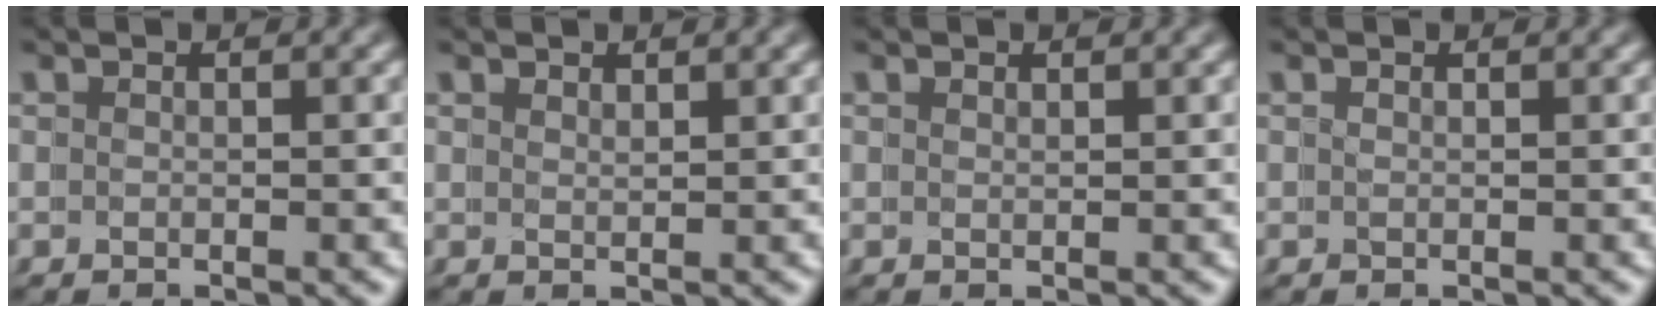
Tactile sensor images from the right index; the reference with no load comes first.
{"total": 1.4, "force": [1.2, -0.6, -0.2], "torque": [0.007, -0.005, 0.029]}
{"total": 0.6, "force": [0.5, -0.4, 0.0], "torque": [0.003, -0.004, 0.014]}
{"total": 1.3, "force": [0.2, -0.6, -1.1], "torque": [0.012, -0.003, 0.005]}